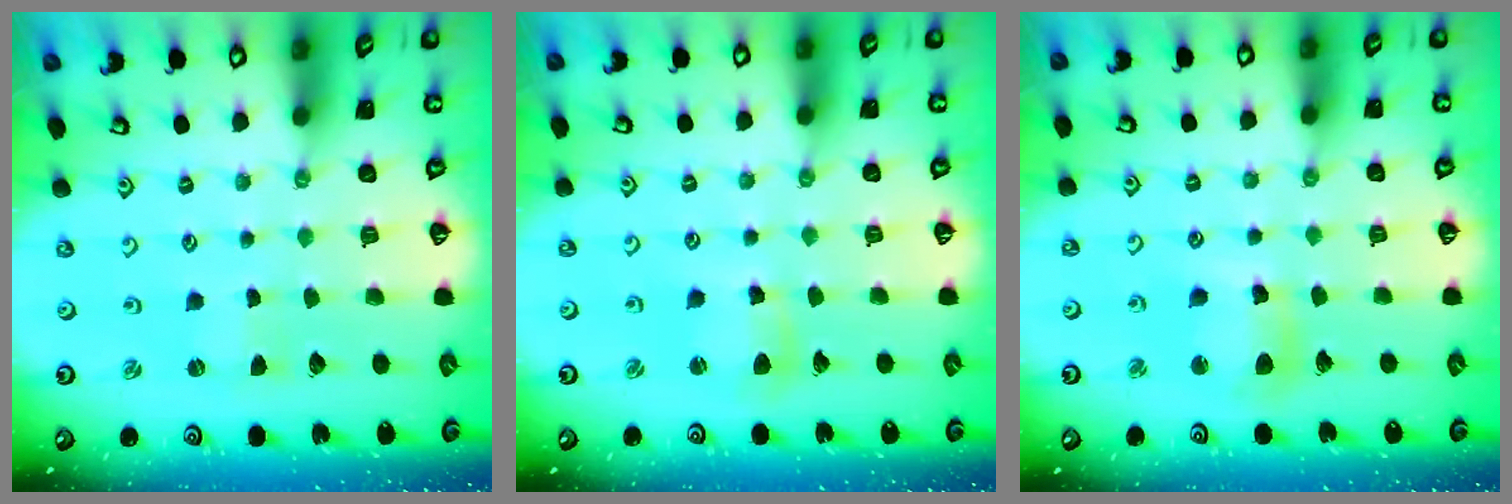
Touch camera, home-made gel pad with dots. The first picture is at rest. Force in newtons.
{"total": 5.4, "press": 5.4, "slide": 0.7}
{"total": 9.9, "press": 9.8, "slide": 1.0}